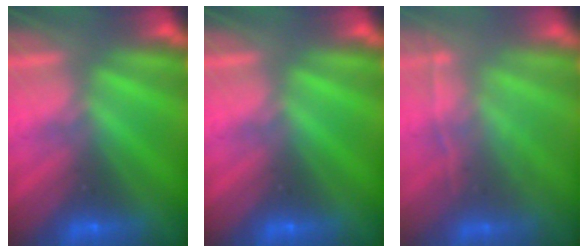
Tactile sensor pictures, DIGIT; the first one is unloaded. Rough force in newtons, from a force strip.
{"total": 0.0}
{"total": 1.9}